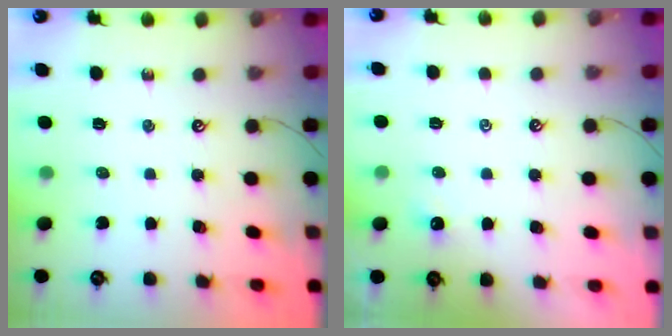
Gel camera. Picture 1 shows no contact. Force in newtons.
{"total": 1.0, "press": 0.9, "slide": 0.4}